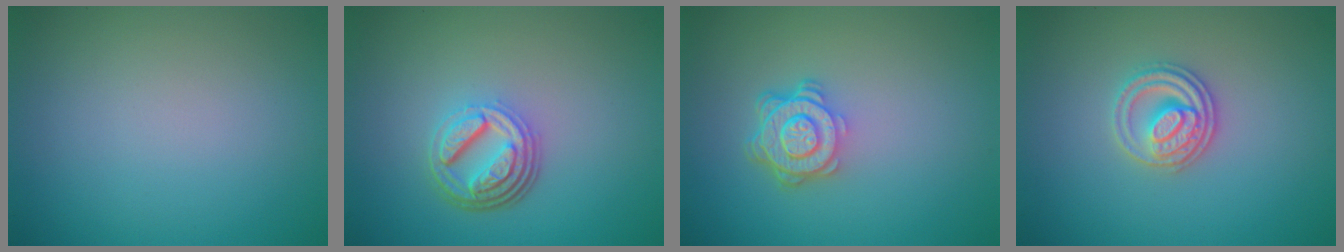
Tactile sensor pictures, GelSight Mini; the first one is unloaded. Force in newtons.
{"total": 4.7, "press": 3.4, "slide": 3.2}
{"total": 4.3, "press": 3.2, "slide": 2.9}
{"total": 3.0, "press": 2.8, "slide": 0.9}